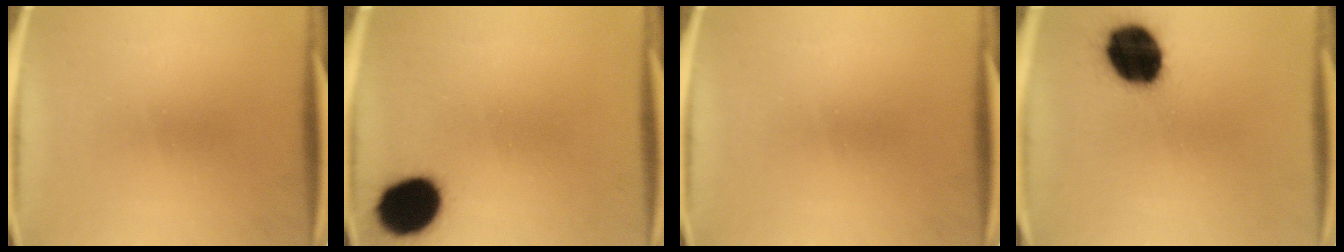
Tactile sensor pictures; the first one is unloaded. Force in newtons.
{"total": 14.6}
{"total": 0.0}
{"total": 16.8}